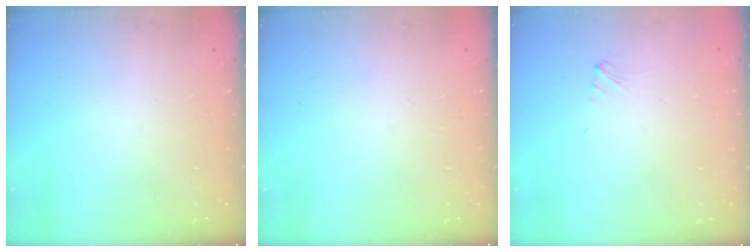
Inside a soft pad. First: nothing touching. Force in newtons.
{"total": 0.0}
{"total": 1.5, "press": 1.5, "slide": 0.2}